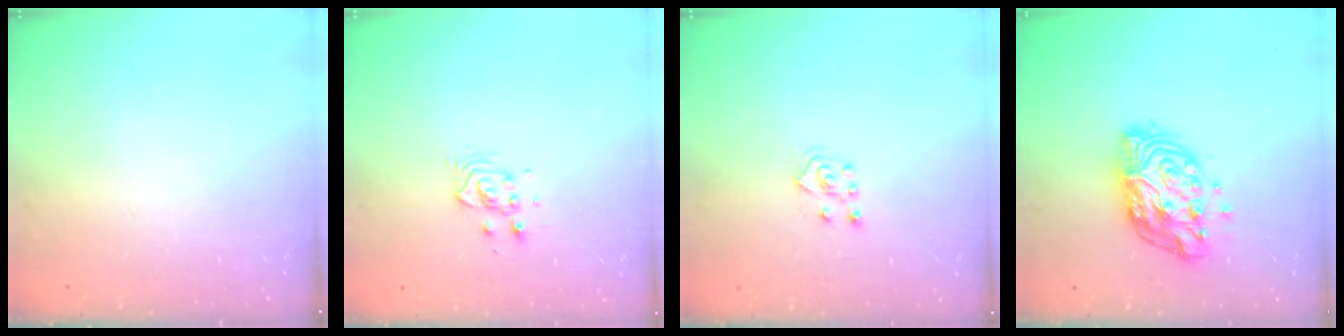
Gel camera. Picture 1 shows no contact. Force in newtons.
{"total": 3.9, "press": 3.8, "slide": 0.6}
{"total": 5.7, "press": 5.7, "slide": 0.8}
{"total": 12.5, "press": 12.5, "slide": 1.1}